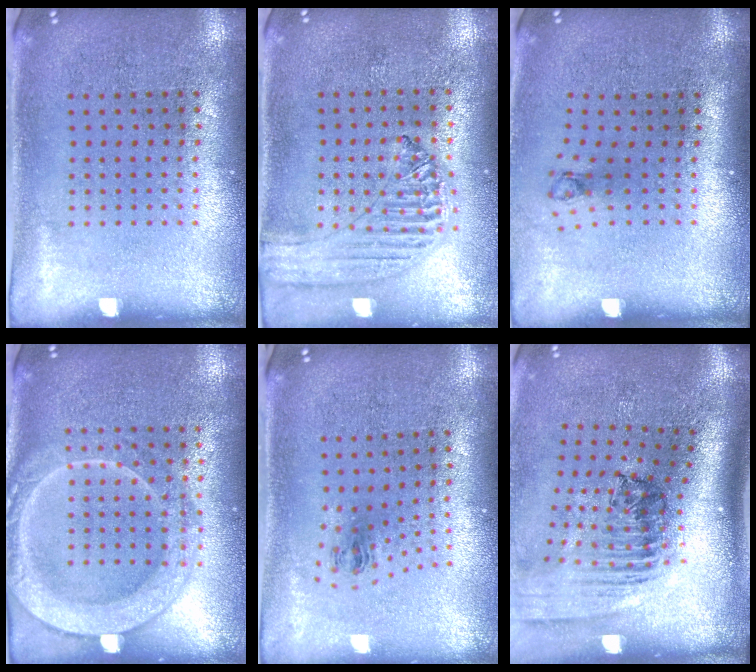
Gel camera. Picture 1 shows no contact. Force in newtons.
{"total": 1.3, "press": 1.3, "slide": 0.1}
{"total": 0.7, "press": 0.3, "slide": 0.6}
{"total": 2.0, "press": 2.0, "slide": 0.2}
{"total": 1.1, "press": 0.4, "slide": 1.0}
{"total": 2.5, "press": 1.8, "slide": 1.7}